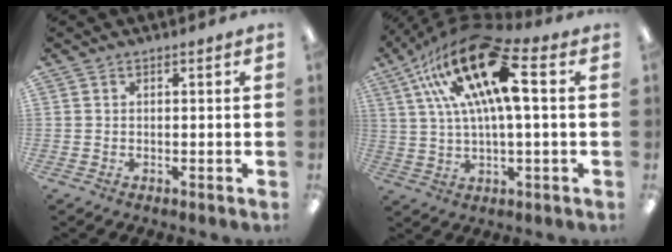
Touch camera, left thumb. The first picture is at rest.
{"total": 22.4, "force": [8.6, 8.5, 18.8], "torque": [-0.358, -0.027, 0.139]}